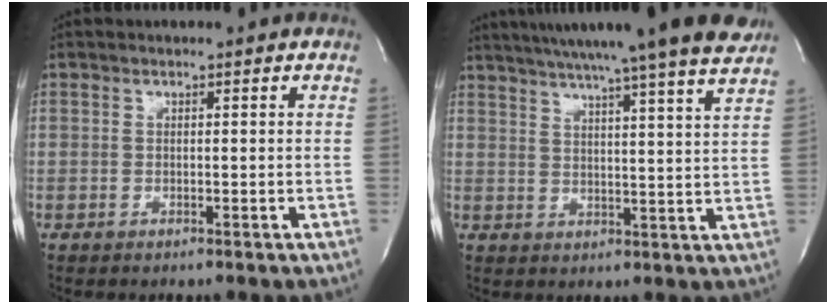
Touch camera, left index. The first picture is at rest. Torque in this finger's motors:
{"motor_torque": [0.20, -0.31, 0.87, 0.20]}